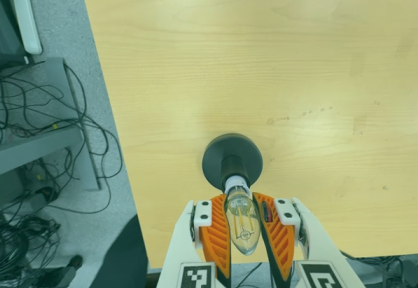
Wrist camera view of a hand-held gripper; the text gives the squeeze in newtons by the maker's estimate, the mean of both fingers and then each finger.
{"total": 23.6, "left": 23.8, "right": 23.4}